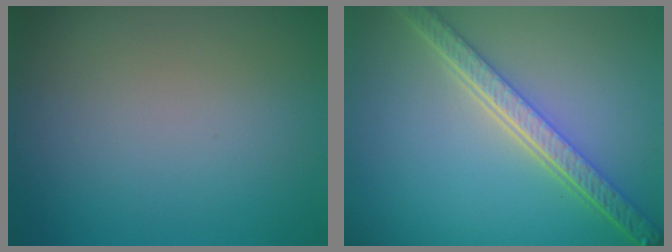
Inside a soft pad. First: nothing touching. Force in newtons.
{"total": 5.7, "press": 4.4, "slide": 3.7}